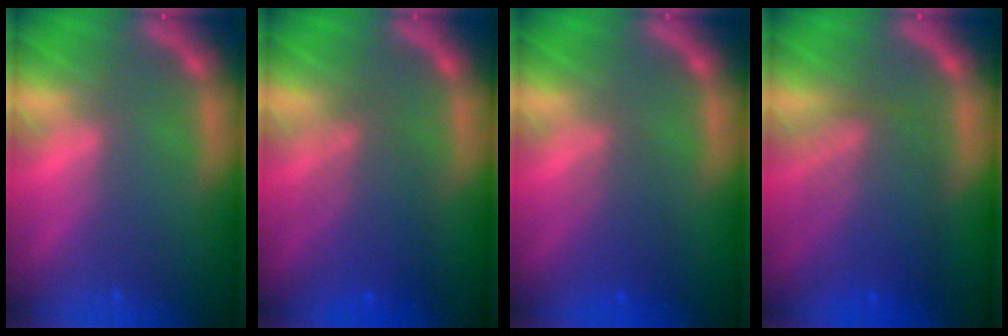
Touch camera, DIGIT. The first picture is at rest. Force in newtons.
{"total": 5.1}
{"total": 3.0}
{"total": 7.0}